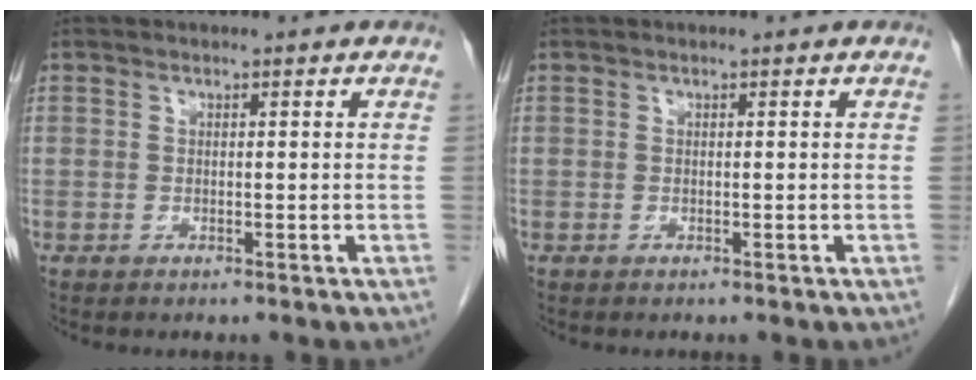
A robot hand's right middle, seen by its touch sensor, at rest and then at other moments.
{"total": 0.0}